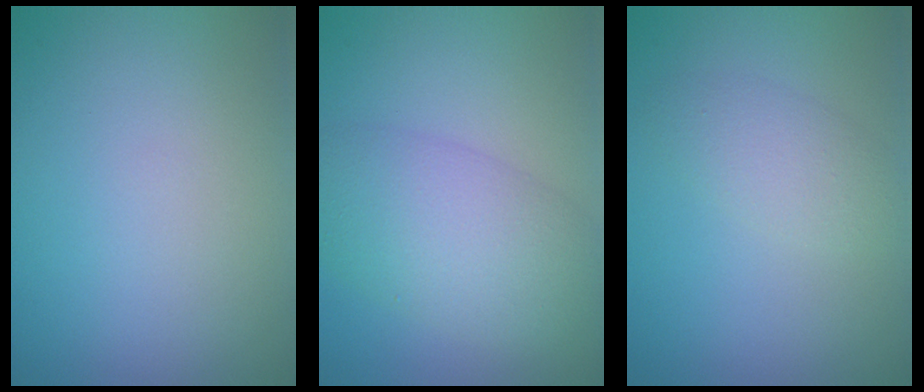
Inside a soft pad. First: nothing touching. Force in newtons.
{"total": 6.5, "press": 6.5, "slide": 0.1}
{"total": 2.3, "press": 2.3, "slide": 0.1}